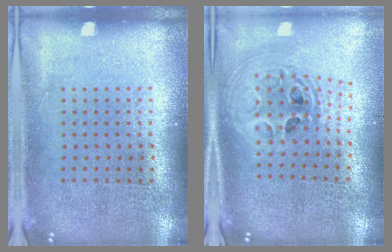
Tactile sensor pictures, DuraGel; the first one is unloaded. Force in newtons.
{"total": 2.3, "press": 1.8, "slide": 1.4}